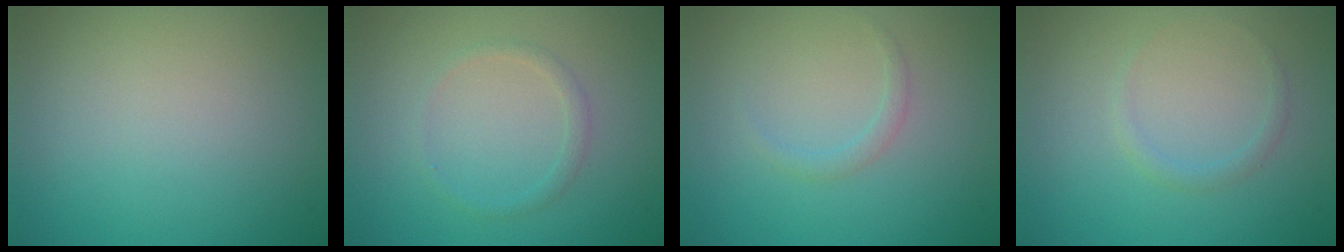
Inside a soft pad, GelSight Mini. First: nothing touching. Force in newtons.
{"total": 1.0, "press": 1.0, "slide": 0.1}
{"total": 0.9, "press": 0.9, "slide": 0.1}
{"total": 0.9, "press": 0.9, "slide": 0.0}